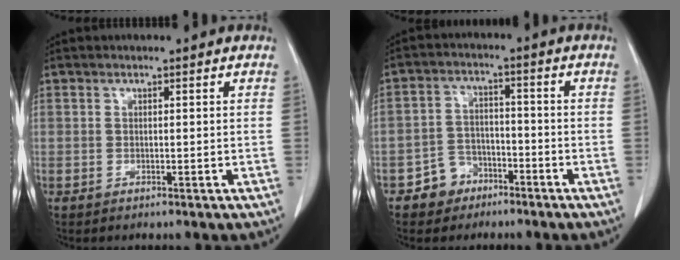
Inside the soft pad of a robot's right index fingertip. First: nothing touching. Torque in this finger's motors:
{"motor_torque": [0.00, -0.21, -0.25, -0.11]}